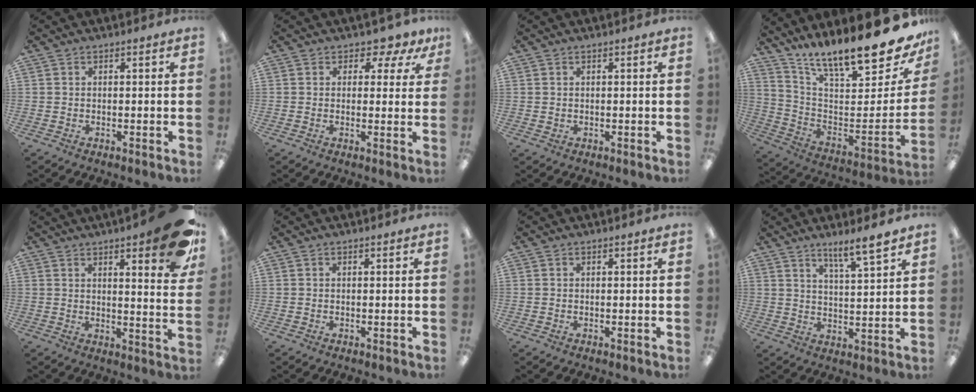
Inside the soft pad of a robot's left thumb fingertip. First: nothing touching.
{"total": 3.6, "force": [2.2, 2.6, 1.3], "torque": [-0.011, -0.012, 0.036]}
{"total": 0.6, "force": [0.6, 0.2, 0.1], "torque": [-0.002, 0.000, 0.011]}
{"total": 16.6, "force": [13.7, 2.7, 9.0], "torque": [-0.126, -0.119, 0.221]}
{"total": 11.4, "force": [7.1, 2.3, 8.5], "torque": [-0.111, -0.042, 0.116]}
{"total": 0.0}
{"total": 0.0}
{"total": 7.1, "force": [5.9, 0.9, 3.9], "torque": [-0.059, -0.041, 0.097]}